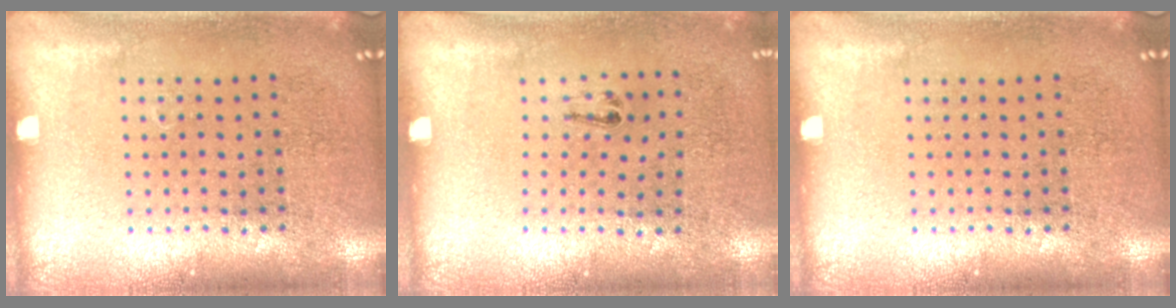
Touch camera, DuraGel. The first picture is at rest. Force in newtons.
{"total": 0.6, "press": 0.2, "slide": 0.5}
{"total": 0.0}